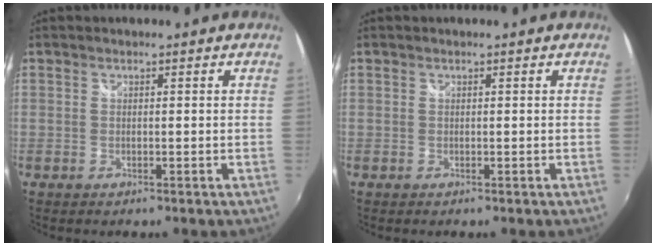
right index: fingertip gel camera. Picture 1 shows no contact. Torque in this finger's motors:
{"motor_torque": [0.00, 0.00, 0.00, 0.00]}